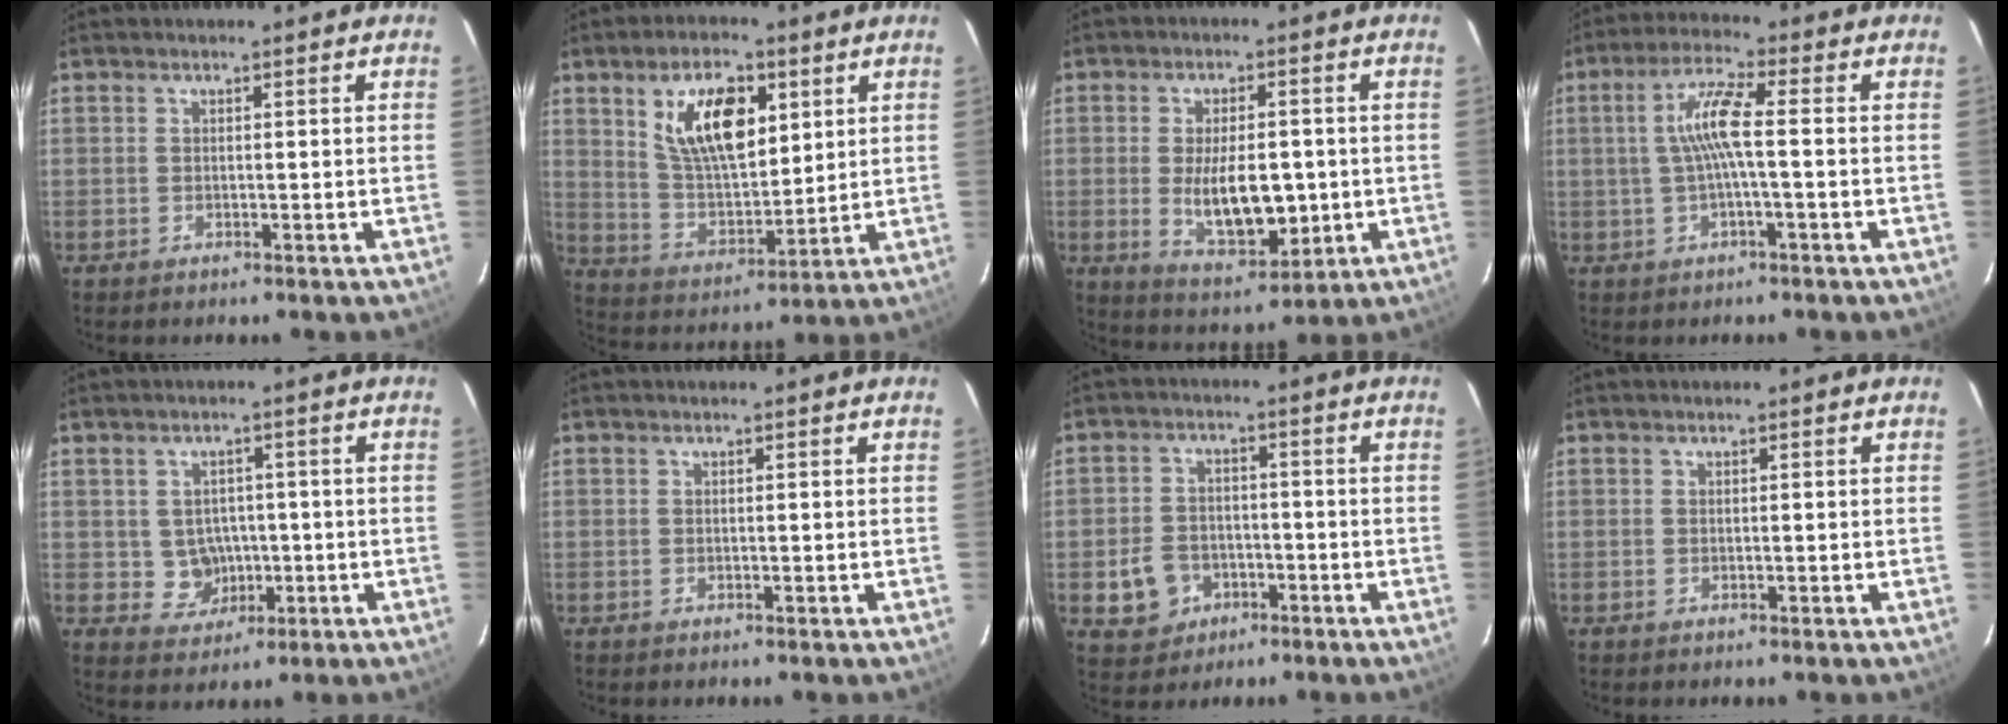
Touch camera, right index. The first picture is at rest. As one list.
[{"total": 14.1, "force": [5.8, 6.8, 10.9], "torque": [-0.187, 0.014, 0.116]}, {"total": 11.3, "force": [-1.1, 5.2, 10.0], "torque": [-0.185, -0.017, -0.004]}, {"total": 6.8, "force": [-0.3, 0.5, 6.8], "torque": [-0.141, 0.010, -0.003]}, {"total": 5.0, "force": [-0.3, 4.9, 1.1], "torque": [-0.031, 0.015, 0.014]}, {"total": 0.0}, {"total": 7.4, "force": [-3.0, 6.2, 2.7], "torque": [-0.074, 0.018, -0.035]}, {"total": 0.0}]